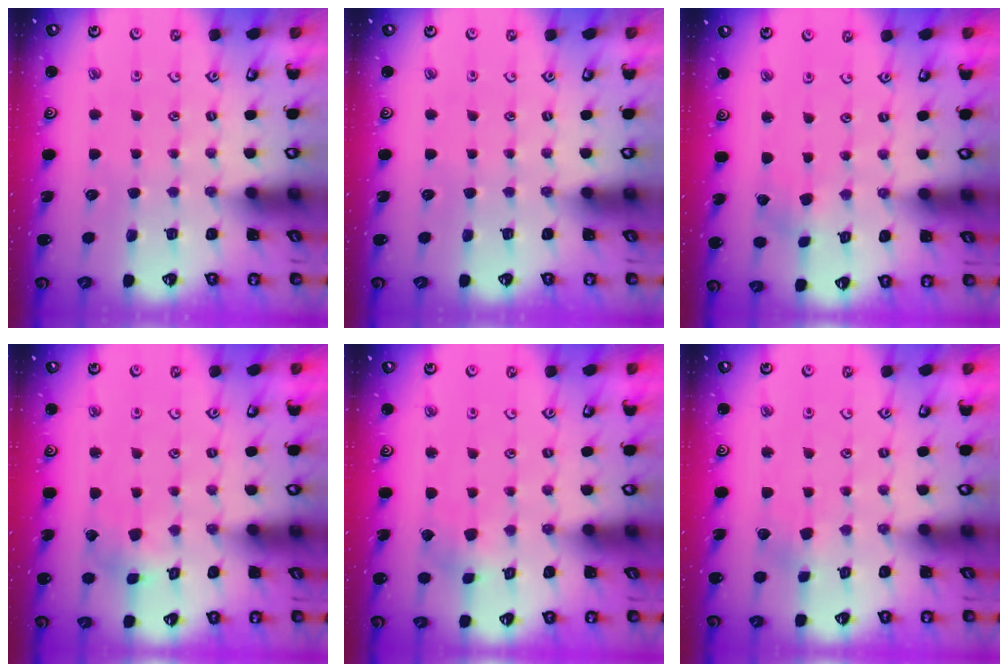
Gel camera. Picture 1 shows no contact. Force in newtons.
{"total": 0.0}
{"total": 0.0}
{"total": 3.1, "press": 3.1, "slide": 0.2}
{"total": 3.5, "press": 3.5, "slide": 0.2}
{"total": 2.6, "press": 2.6, "slide": 0.4}